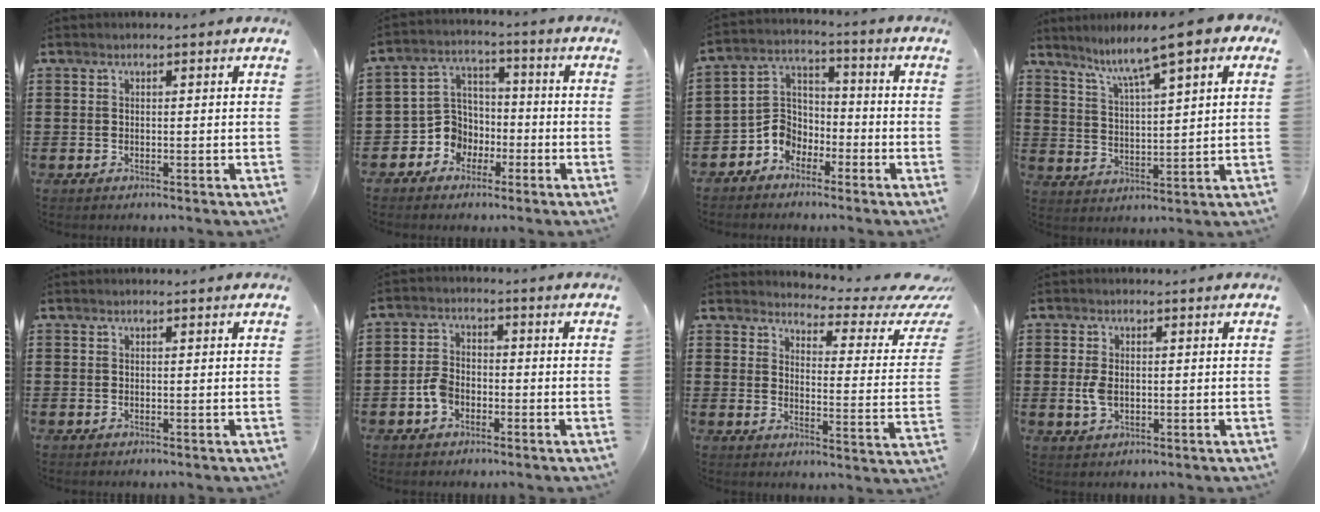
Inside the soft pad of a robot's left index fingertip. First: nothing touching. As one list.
[{"total": 6.9, "force": [-2.7, 6.1, 1.7], "torque": [-0.070, 0.004, -0.055]}, {"total": 5.8, "force": [-3.9, 4.2, 0.9], "torque": [-0.047, 0.006, -0.085]}, {"total": 7.4, "force": [5.5, 0.4, 5.0], "torque": [-0.109, -0.024, 0.087]}, {"total": 0.0}, {"total": 3.9, "force": [-1.8, 2.7, 2.3], "torque": [-0.063, 0.000, -0.040]}, {"total": 3.8, "force": [3.1, 0.9, 2.0], "torque": [-0.043, -0.030, 0.043]}, {"total": 3.2, "force": [-0.1, 1.9, 2.5], "torque": [-0.073, -0.004, -0.009]}]